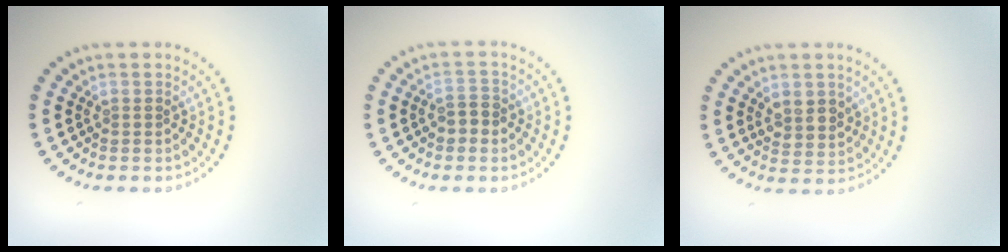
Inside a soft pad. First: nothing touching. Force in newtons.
{"total": 2.0, "press": 1.9, "slide": 0.4}
{"total": 2.2, "press": 2.1, "slide": 0.7}